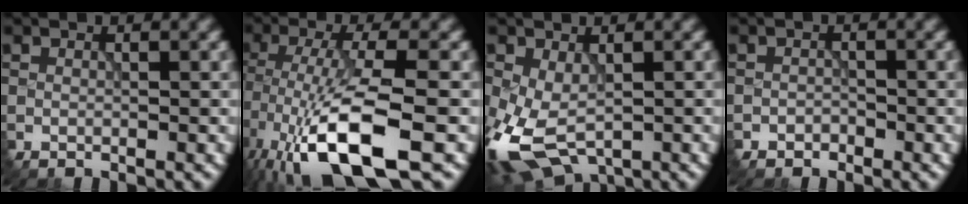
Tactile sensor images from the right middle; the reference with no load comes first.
{"total": 10.4, "force": [-5.6, 2.5, 8.4], "torque": [-0.159, -0.004, -0.099]}
{"total": 7.0, "force": [-2.6, 3.8, 5.3], "torque": [-0.136, -0.014, -0.043]}
{"total": 1.2, "force": [-0.9, 0.7, -0.2], "torque": [0.003, 0.000, -0.016]}